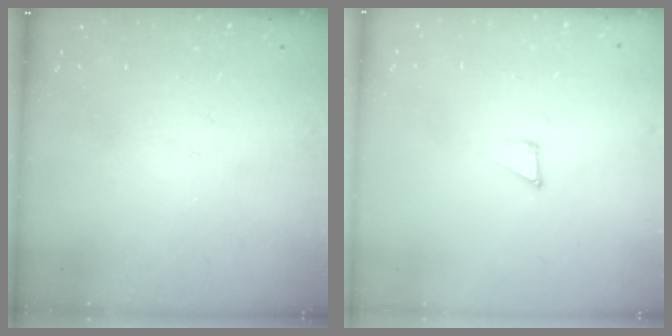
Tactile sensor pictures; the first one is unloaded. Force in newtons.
{"total": 1.3, "press": 1.3, "slide": 0.0}